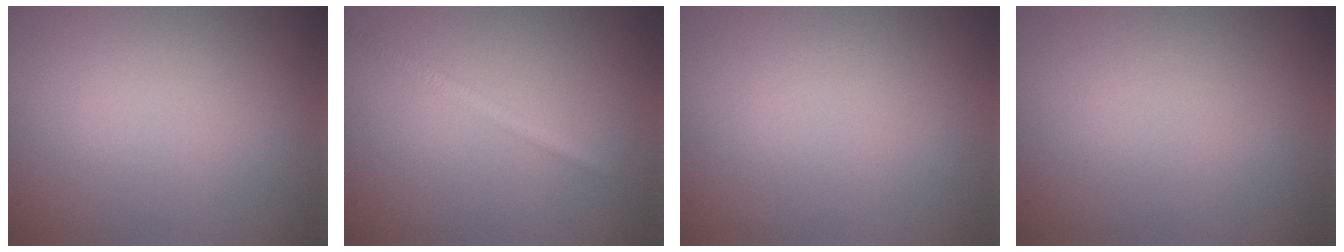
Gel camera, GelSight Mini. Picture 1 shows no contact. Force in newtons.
{"total": 1.3, "press": 1.3, "slide": 0.0}
{"total": 0.0}
{"total": 0.0}